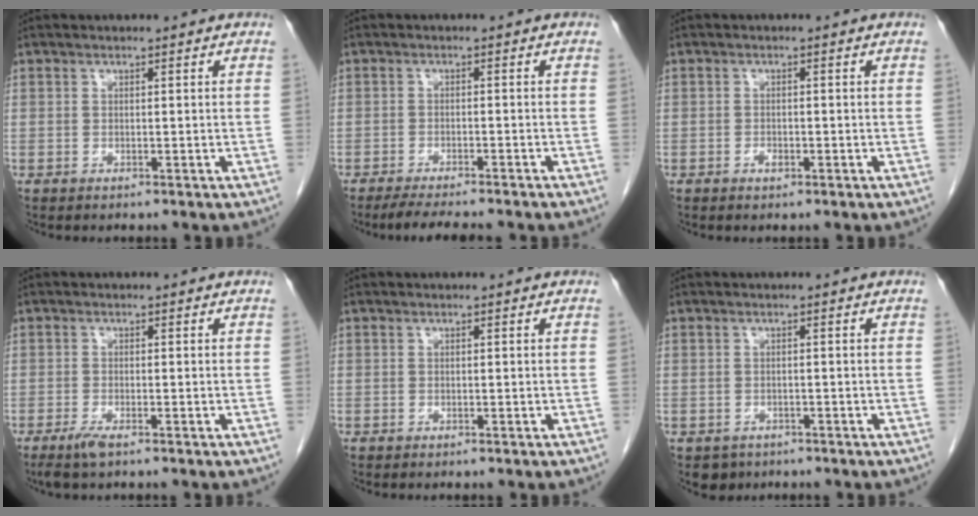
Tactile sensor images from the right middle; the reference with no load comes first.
{"total": 6.7, "force": [-5.7, 0.3, 3.5], "torque": [-0.047, -0.014, -0.088]}
{"total": 1.1, "force": [-0.6, 0.6, 0.8], "torque": [-0.014, 0.002, -0.007]}
{"total": 2.4, "force": [-1.7, 0.3, 1.7], "torque": [-0.040, -0.006, -0.033]}
{"total": 0.0}
{"total": 2.6, "force": [-1.8, 1.9, 0.3], "torque": [-0.010, 0.001, -0.024]}